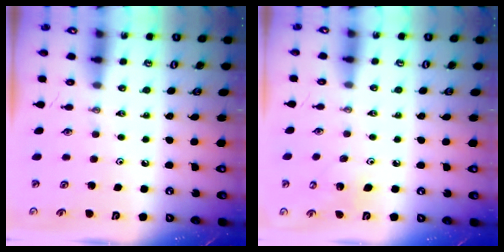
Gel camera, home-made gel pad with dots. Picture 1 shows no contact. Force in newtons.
{"total": 7.4, "press": 7.4, "slide": 0.4}